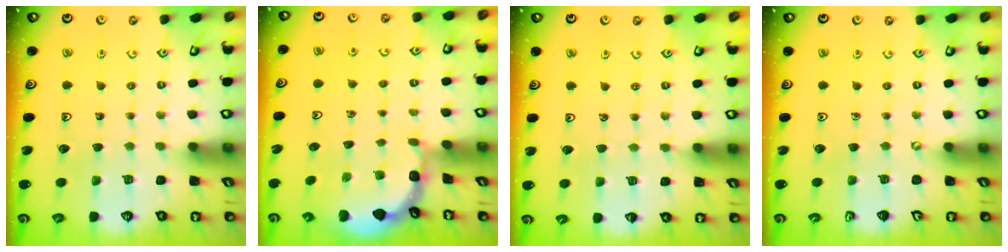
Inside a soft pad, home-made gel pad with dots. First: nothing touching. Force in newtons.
{"total": 1.7, "press": 1.7, "slide": 0.1}
{"total": 2.5, "press": 2.5, "slide": 0.4}
{"total": 0.0}